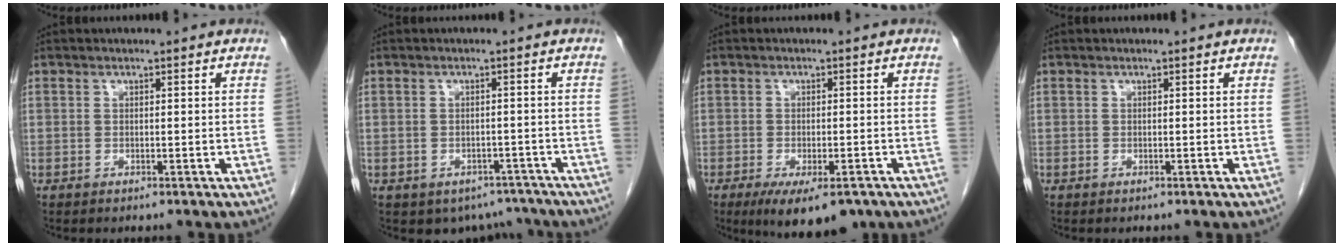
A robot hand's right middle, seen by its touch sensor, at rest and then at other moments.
{"total": 5.5, "force": [-4.4, 3.3, 0.5], "torque": [0.016, 0.010, -0.053]}
{"total": 9.2, "force": [-6.3, 3.0, 6.0], "torque": [-0.084, -0.012, -0.093]}
{"total": 0.0}